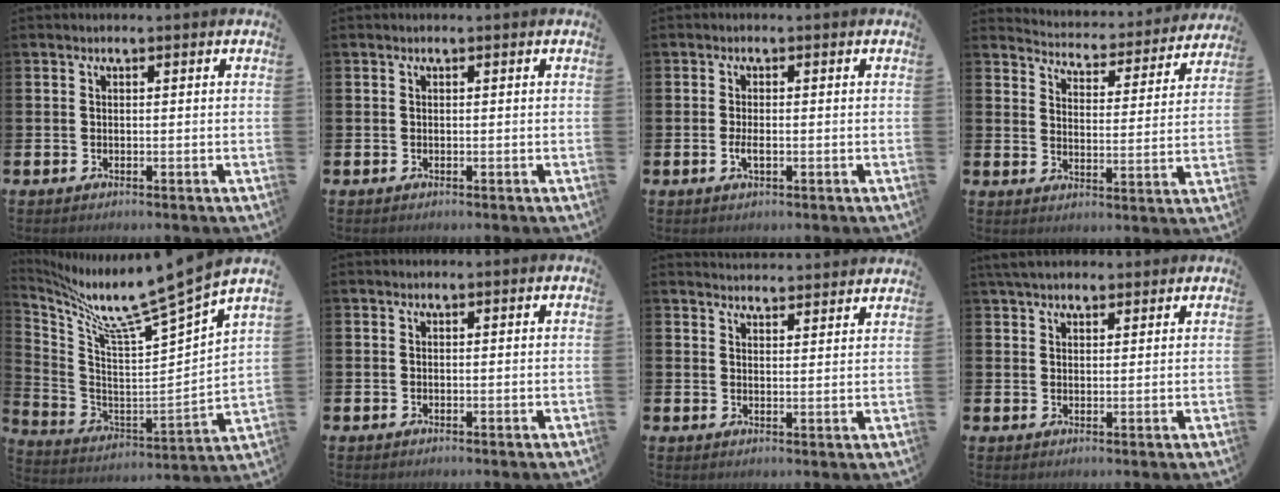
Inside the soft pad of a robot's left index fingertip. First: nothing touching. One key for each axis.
{"total": 0.0}
{"total": 1.8, "fx": -0.4, "fy": 0.7, "fz": 1.6, "tx": -0.028, "ty": -0.001, "tz": -0.007}
{"total": 4.4, "fx": 4.4, "fy": 0.7, "fz": 0.3, "tx": -0.029, "ty": -0.042, "tz": 0.070}
{"total": 10.0, "fx": 8.7, "fy": -0.2, "fz": 5.1, "tx": -0.133, "ty": -0.078, "tz": 0.134}
{"total": 0.0}
{"total": 3.8, "fx": 3.8, "fy": 0.0, "fz": -0.3, "tx": -0.003, "ty": -0.027, "tz": 0.068}
{"total": 4.2, "fx": 3.7, "fy": 1.4, "fz": 1.4, "tx": -0.032, "ty": -0.006, "tz": 0.069}